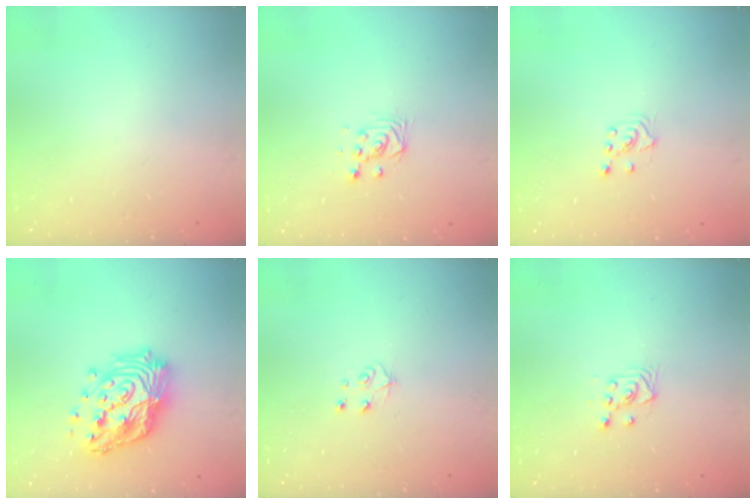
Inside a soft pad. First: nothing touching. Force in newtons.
{"total": 3.9, "press": 3.9, "slide": 0.2}
{"total": 3.3, "press": 3.2, "slide": 0.8}
{"total": 20.6, "press": 20.4, "slide": 2.2}
{"total": 4.8, "press": 4.8, "slide": 0.4}
{"total": 3.6, "press": 3.2, "slide": 1.6}